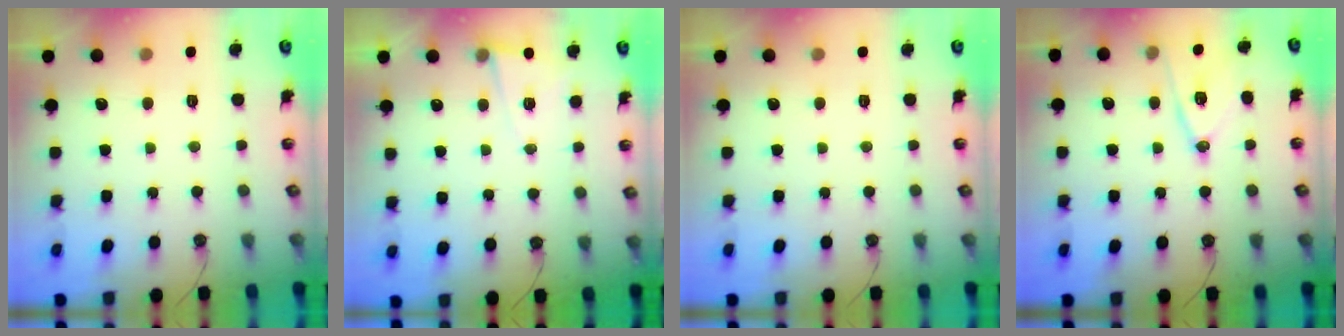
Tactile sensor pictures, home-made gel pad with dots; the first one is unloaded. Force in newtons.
{"total": 5.2, "press": 3.8, "slide": 3.6}
{"total": 0.0}
{"total": 12.5, "press": 11.9, "slide": 3.9}